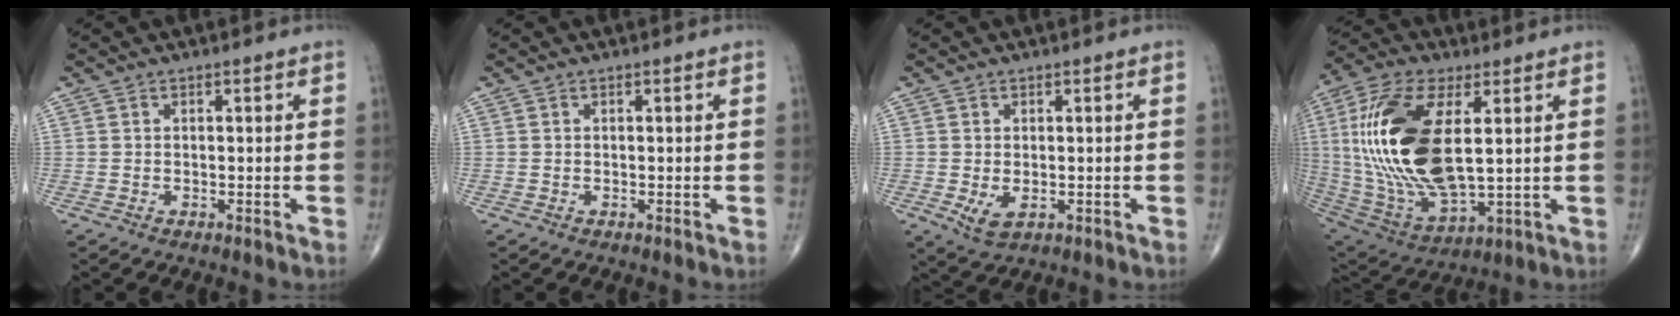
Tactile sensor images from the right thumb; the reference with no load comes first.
{"total": 0.0}
{"total": 3.5, "force": [-0.8, 1.9, 2.9], "torque": [-0.050, -0.009, -0.005]}
{"total": 24.2, "force": [3.6, 10.9, 21.3], "torque": [-0.448, -0.022, 0.074]}